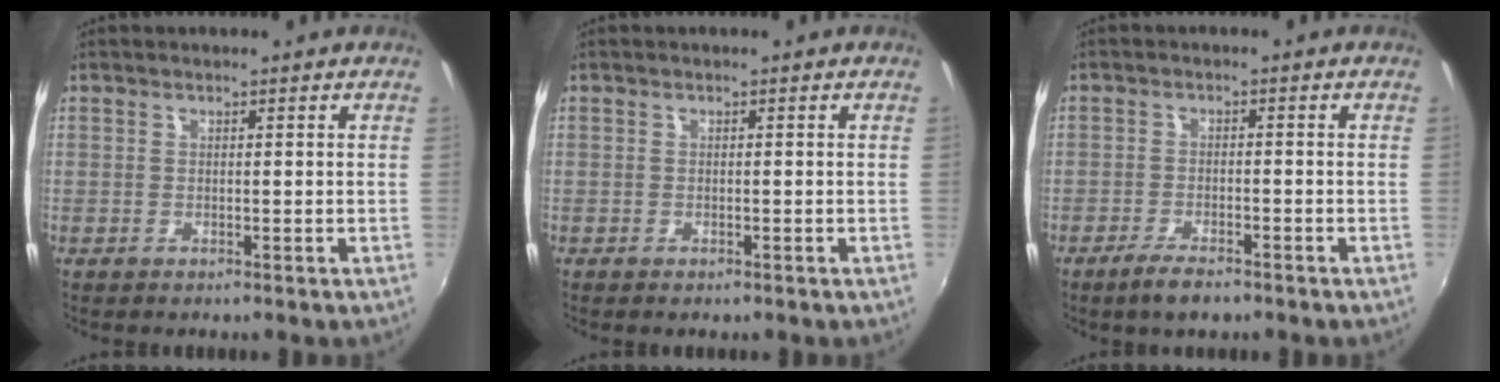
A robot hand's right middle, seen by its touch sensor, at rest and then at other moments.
{"total": 0.6, "force": [-0.5, 0.3, 0.3], "torque": [-0.006, -0.003, -0.010]}
{"total": 4.6, "force": [-3.5, 1.2, 2.8], "torque": [-0.071, -0.007, -0.065]}